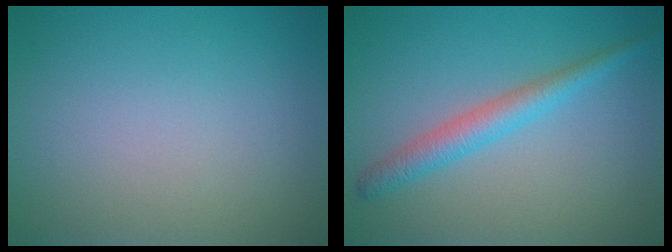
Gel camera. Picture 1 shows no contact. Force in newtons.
{"total": 2.9, "press": 2.9, "slide": 0.0}